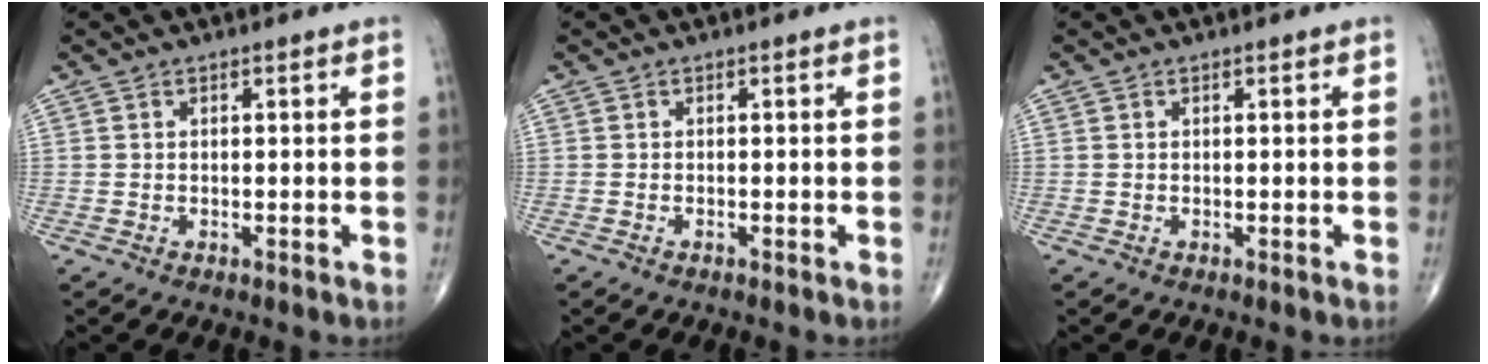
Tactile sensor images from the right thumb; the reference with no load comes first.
{"total": 0.0}
{"total": 0.0}